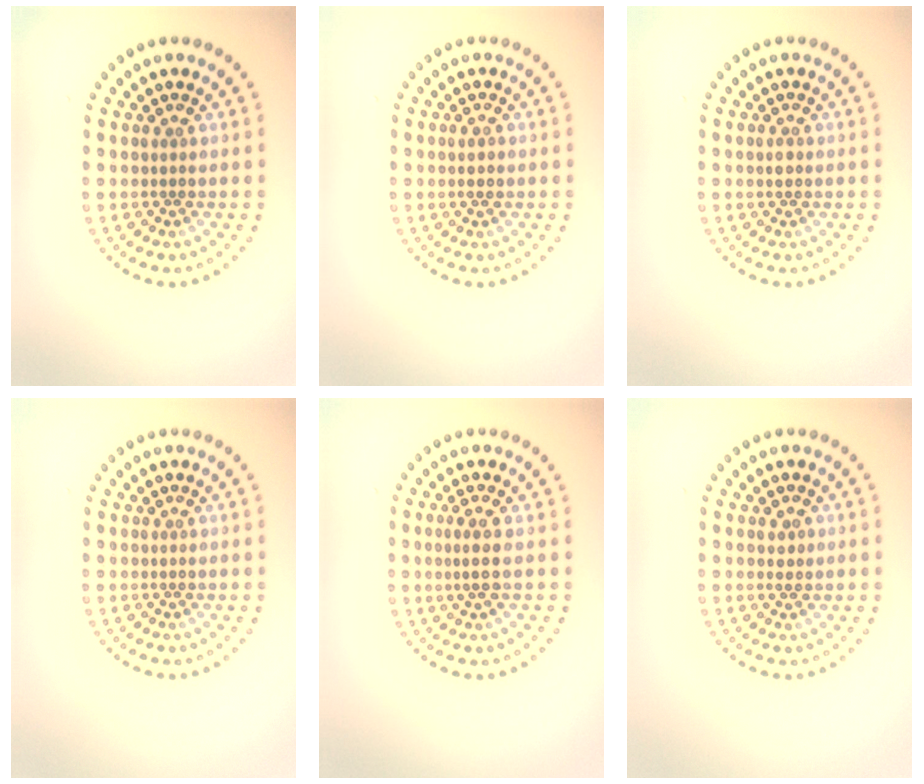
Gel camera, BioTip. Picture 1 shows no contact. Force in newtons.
{"total": 1.1, "press": 1.0, "slide": 0.4}
{"total": 1.0, "press": 1.0, "slide": 0.3}
{"total": 0.0}
{"total": 1.8, "press": 1.3, "slide": 1.2}
{"total": 1.0, "press": 1.0, "slide": 0.4}